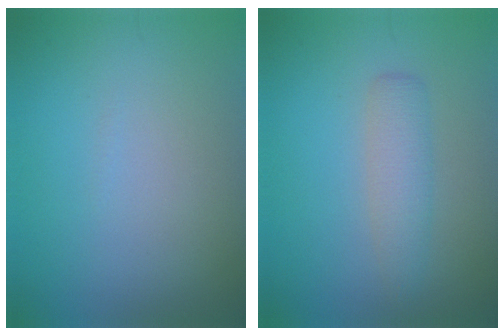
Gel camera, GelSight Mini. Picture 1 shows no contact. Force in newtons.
{"total": 2.5, "press": 2.5, "slide": 0.0}